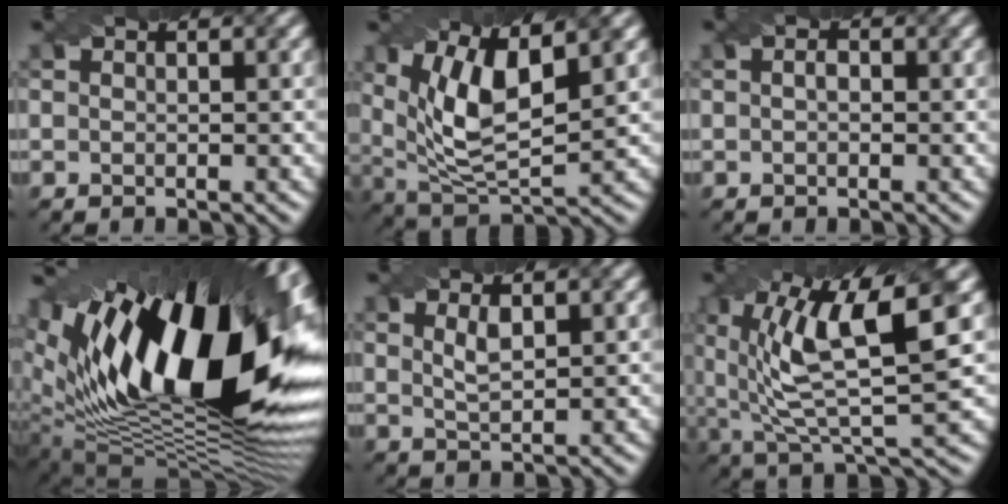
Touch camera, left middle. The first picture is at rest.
{"total": 8.4, "force": [2.8, 3.3, 7.2], "torque": [-0.145, -0.002, 0.052]}
{"total": 1.4, "force": [0.3, 0.9, 1.0], "torque": [-0.013, -0.003, -0.005]}
{"total": 20.7, "force": [6.8, 9.3, 17.2], "torque": [-0.285, 0.021, 0.110]}
{"total": 1.8, "force": [0.8, 0.5, 1.6], "torque": [-0.031, -0.003, 0.018]}
{"total": 10.2, "force": [3.1, 2.9, 9.3], "torque": [-0.184, 0.005, 0.060]}